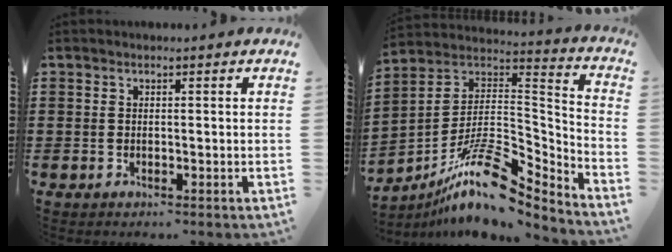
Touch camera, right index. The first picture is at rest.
{"total": 14.2, "force": [-9.0, 5.0, 9.7], "torque": [-0.173, 0.014, -0.160]}